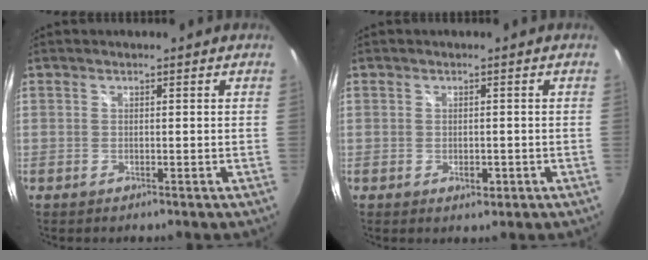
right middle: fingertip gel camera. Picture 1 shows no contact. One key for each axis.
{"total": 1.9, "fx": -0.7, "fy": 1.3, "fz": 1.2, "tx": -0.017, "ty": -0.003, "tz": -0.010}